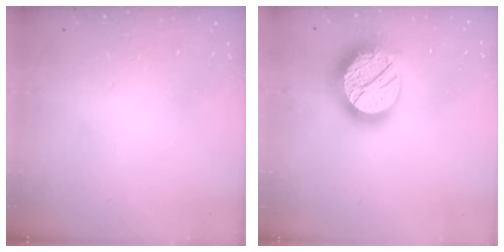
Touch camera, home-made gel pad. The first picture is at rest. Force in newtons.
{"total": 20.0, "press": 19.9, "slide": 1.5}